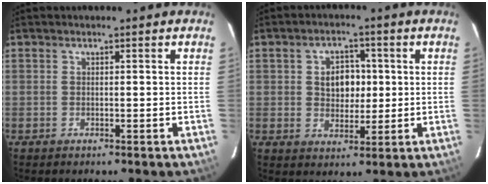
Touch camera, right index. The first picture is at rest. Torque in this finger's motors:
{"motor_torque": [0.48, 0.38, 0.22, 0.05]}